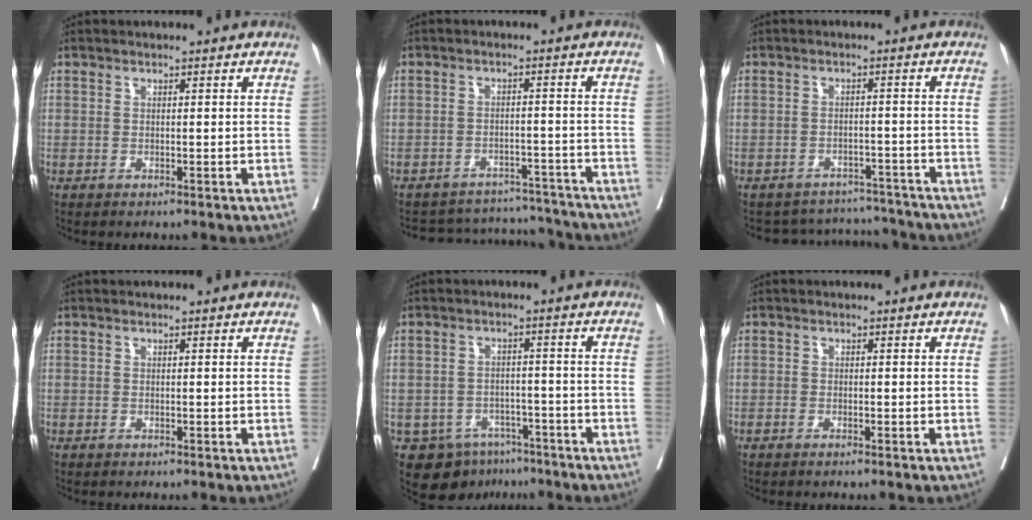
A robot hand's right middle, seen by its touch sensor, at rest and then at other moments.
{"total": 9.9, "force": [-9.7, 2.2, -0.3], "torque": [0.012, 0.029, -0.121]}
{"total": 7.8, "force": [-7.6, 1.8, -0.9], "torque": [0.018, 0.029, -0.093]}
{"total": 0.0}
{"total": 7.8, "force": [-5.2, 5.4, 2.1], "torque": [-0.026, 0.010, -0.069]}
{"total": 0.6, "force": [-0.5, 0.0, 0.4], "torque": [-0.009, -0.002, -0.008]}